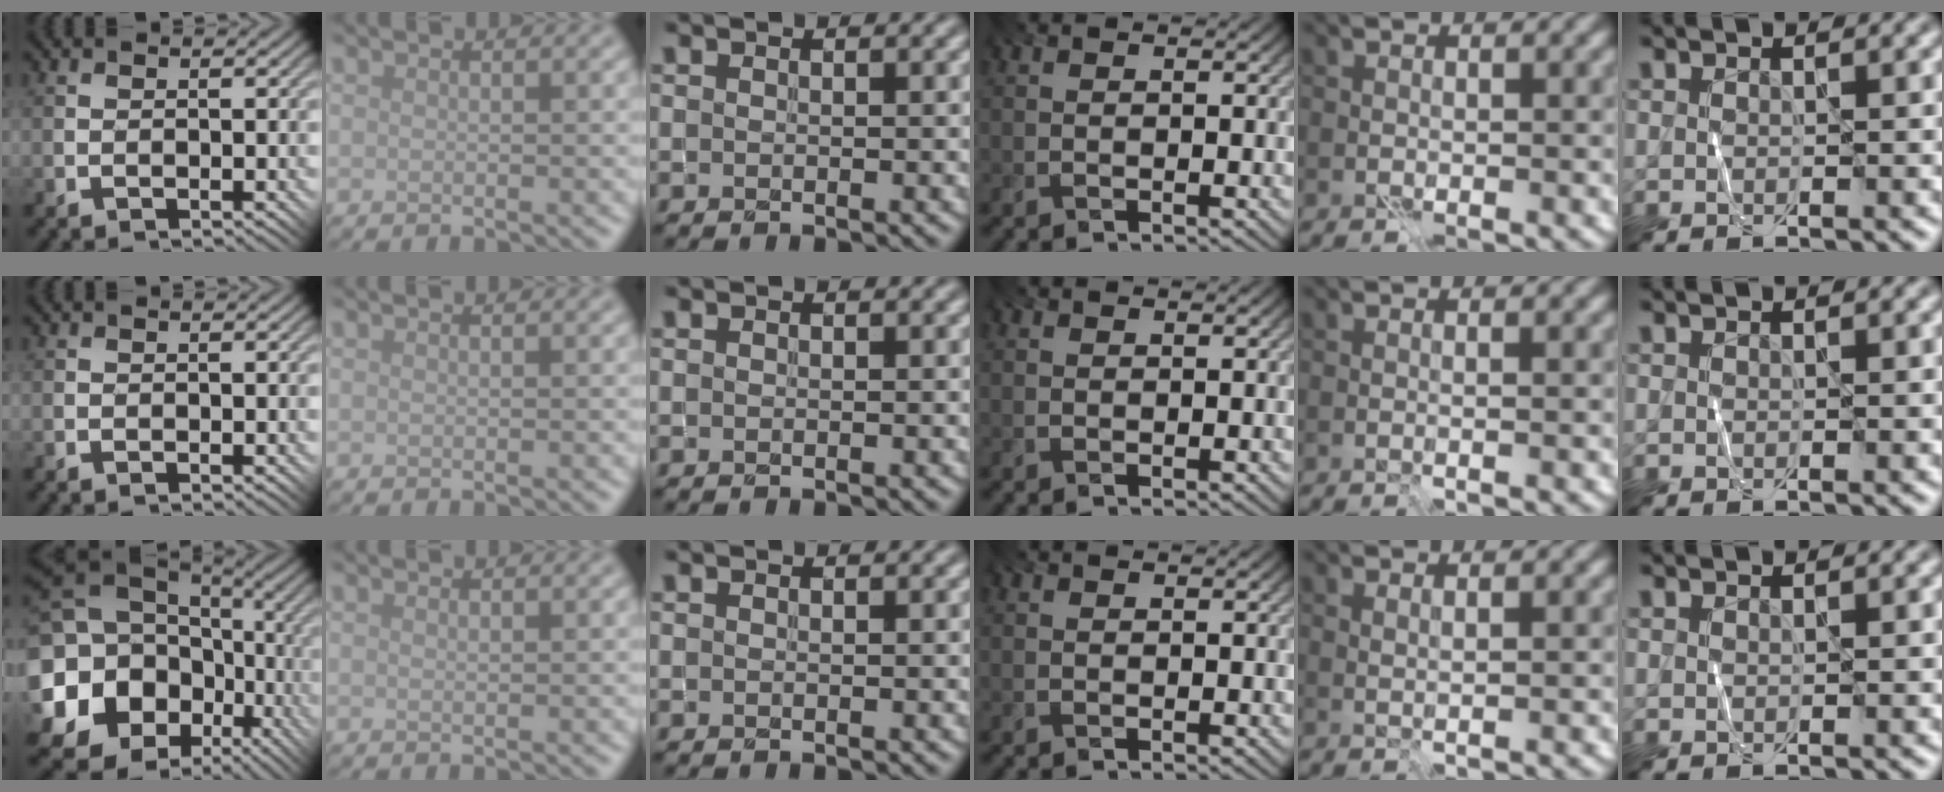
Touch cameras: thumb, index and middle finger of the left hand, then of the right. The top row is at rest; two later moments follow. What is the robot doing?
{"motion": "fold", "object": "shorts"}